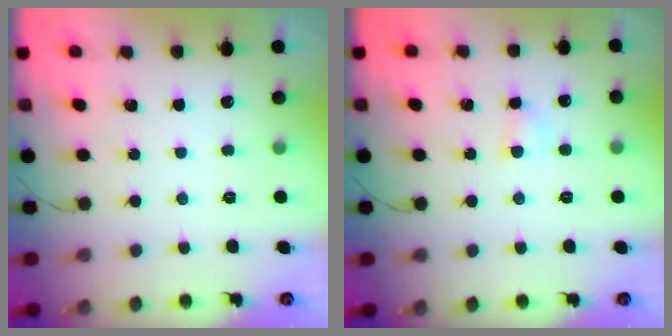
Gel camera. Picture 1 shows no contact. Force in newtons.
{"total": 3.3, "press": 3.2, "slide": 1.1}